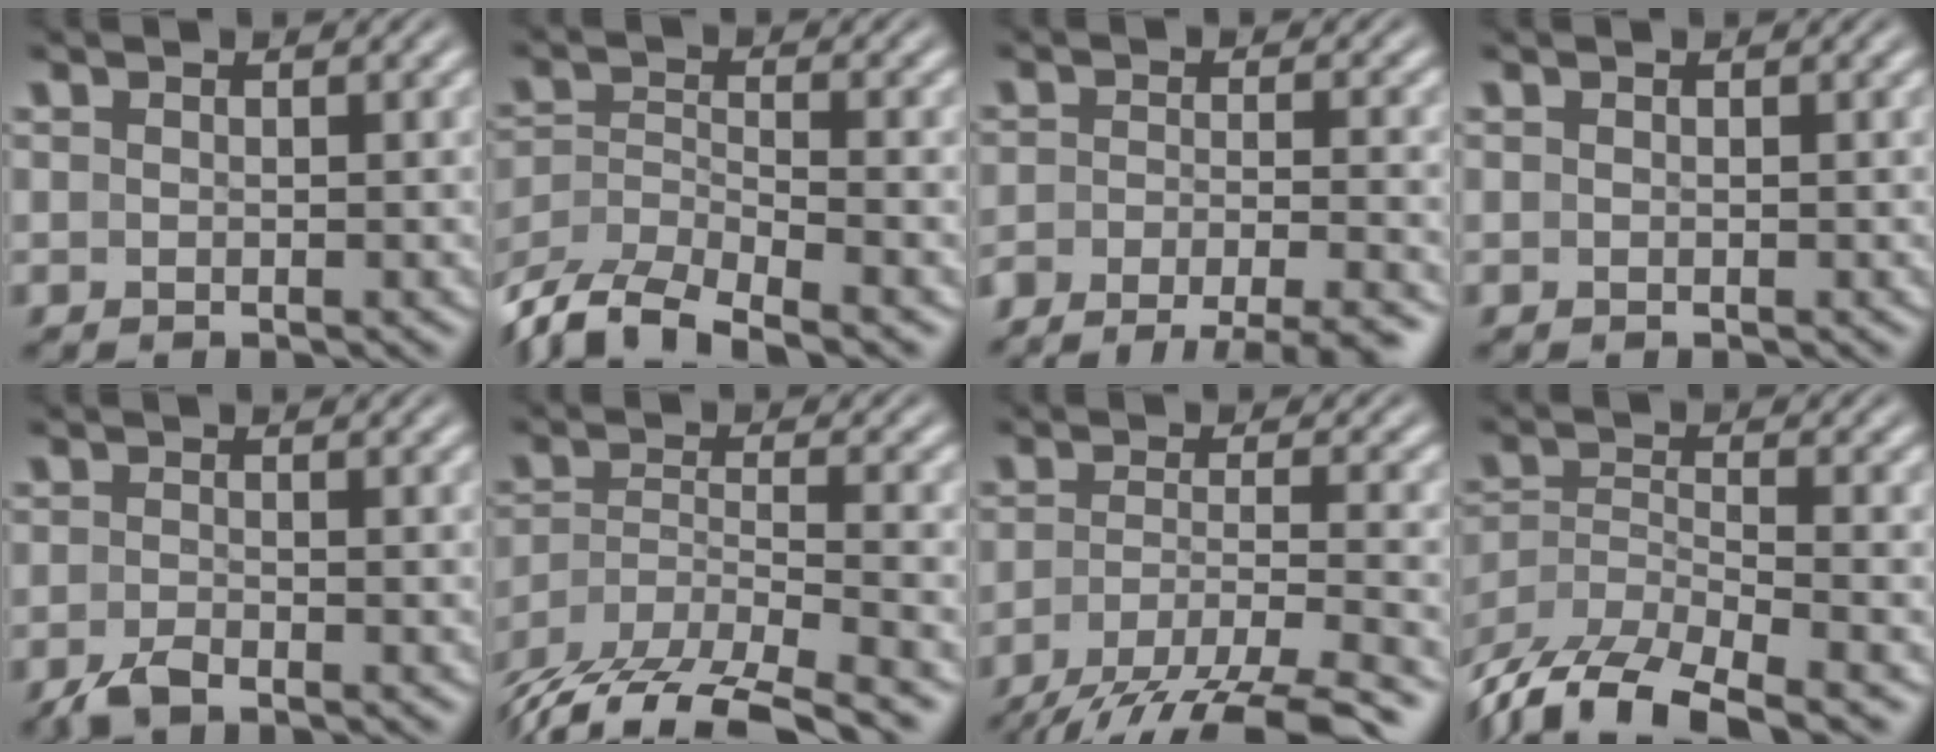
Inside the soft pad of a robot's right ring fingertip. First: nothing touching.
{"total": 8.1, "force": [-5.3, 4.8, 3.9], "torque": [-0.098, -0.035, -0.078]}
{"total": 9.1, "force": [-7.4, 3.7, 3.7], "torque": [-0.055, -0.022, -0.111]}
{"total": 0.0}
{"total": 1.8, "force": [-1.7, 0.1, 0.7], "torque": [-0.014, -0.004, -0.030]}
{"total": 9.9, "force": [-6.0, 5.9, 5.2], "torque": [-0.115, -0.031, -0.086]}
{"total": 8.8, "force": [-5.9, 3.1, 5.7], "torque": [-0.106, -0.039, -0.066]}
{"total": 8.8, "force": [-5.7, 4.9, 4.7], "torque": [-0.109, -0.028, -0.082]}